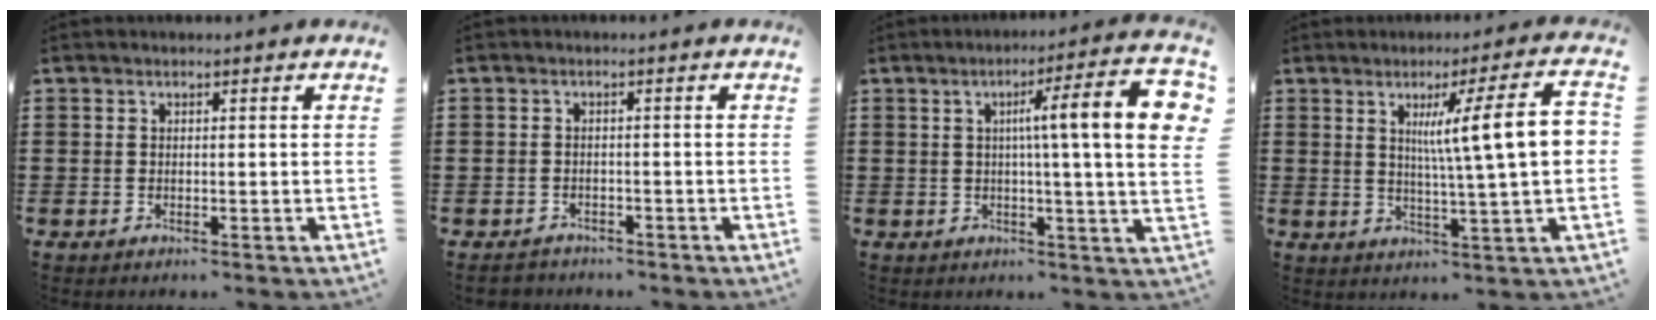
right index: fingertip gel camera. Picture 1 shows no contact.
{"total": 1.6, "force": [-1.5, 0.6, -0.1], "torque": [-0.003, 0.003, -0.035]}
{"total": 12.0, "force": [2.2, 0.5, 11.8], "torque": [-0.191, -0.005, 0.028]}
{"total": 11.3, "force": [1.9, 0.6, 11.2], "torque": [-0.187, -0.003, 0.025]}